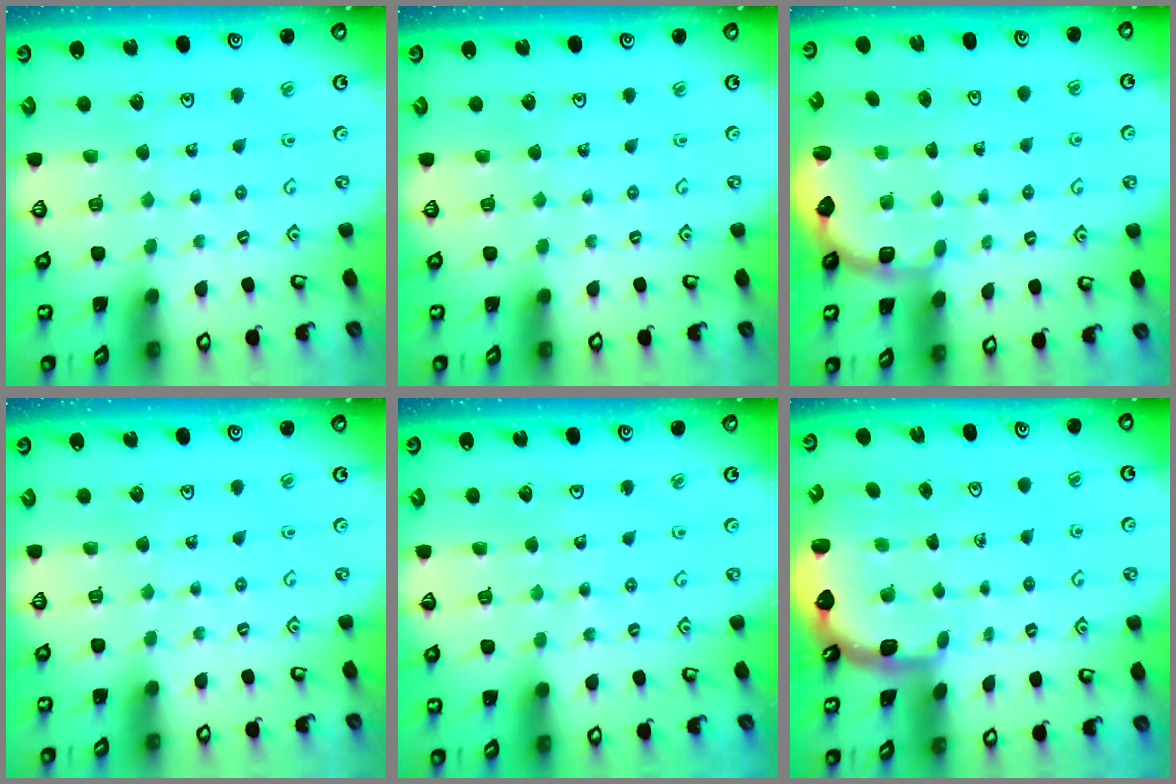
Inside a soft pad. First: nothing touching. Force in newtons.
{"total": 0.0}
{"total": 2.6, "press": 2.1, "slide": 1.5}
{"total": 0.0}
{"total": 2.7, "press": 2.7, "slide": 0.3}
{"total": 2.6, "press": 1.7, "slide": 1.9}